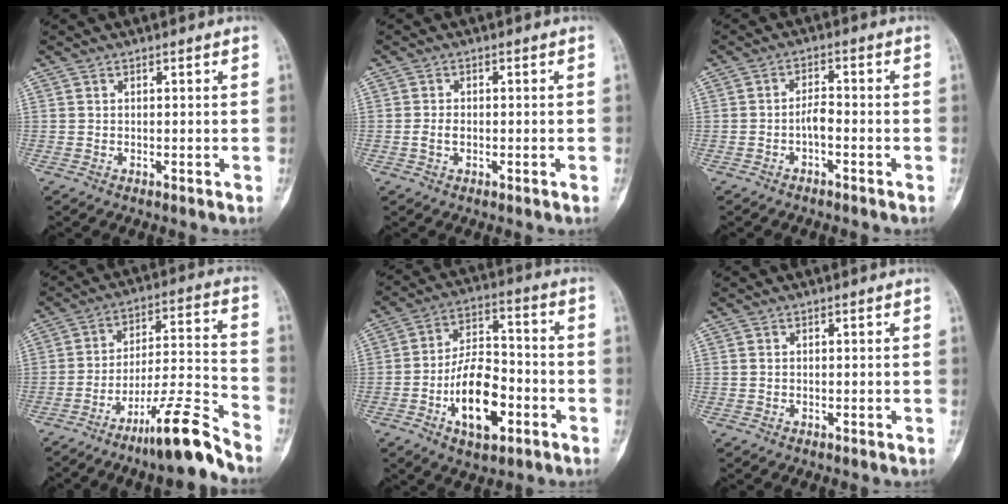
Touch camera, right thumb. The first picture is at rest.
{"total": 1.8, "force": [-0.4, 1.0, 1.5], "torque": [-0.030, 0.002, -0.009]}
{"total": 2.9, "force": [-1.2, 1.0, 2.4], "torque": [-0.037, 0.018, -0.024]}
{"total": 14.0, "force": [-10.6, 0.8, 9.1], "torque": [-0.145, 0.088, -0.176]}
{"total": 14.3, "force": [-5.3, 7.2, 11.2], "torque": [-0.171, 0.036, -0.089]}
{"total": 0.0}